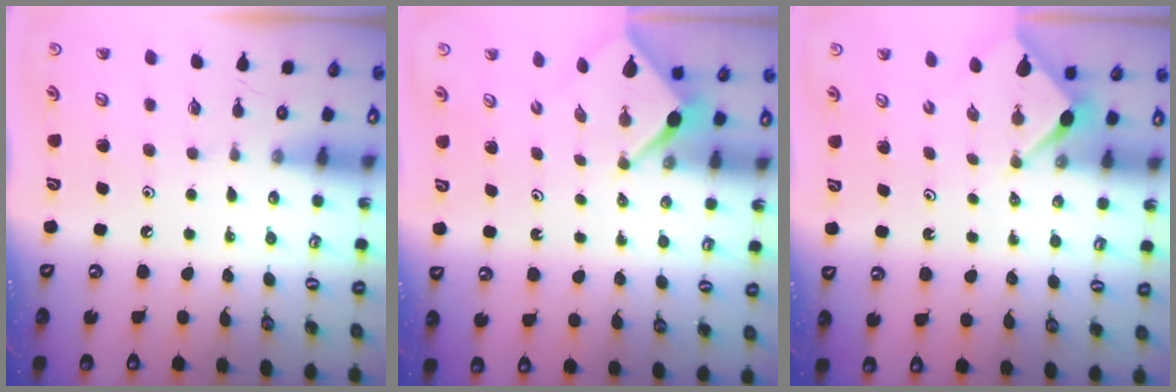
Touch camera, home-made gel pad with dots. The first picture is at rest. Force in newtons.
{"total": 2.3, "press": 2.3, "slide": 0.2}
{"total": 2.9, "press": 2.9, "slide": 0.4}